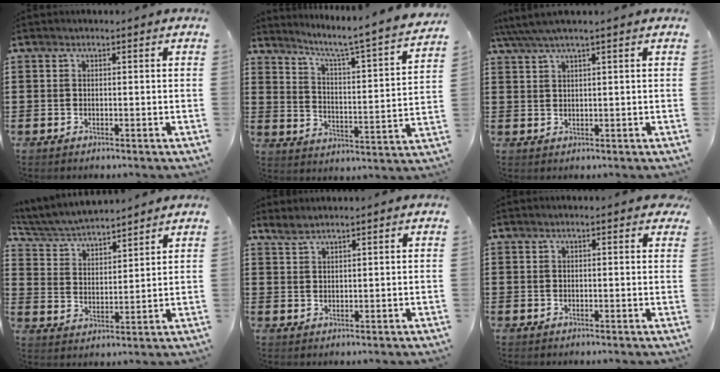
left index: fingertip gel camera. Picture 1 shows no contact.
{"total": 4.7, "force": [3.9, -1.0, 2.5], "torque": [-0.069, -0.045, 0.049]}
{"total": 2.6, "force": [1.5, -0.1, 2.1], "torque": [-0.043, 0.002, 0.027]}
{"total": 4.8, "force": [4.6, 0.4, 1.2], "torque": [-0.045, -0.029, 0.077]}
{"total": 1.8, "force": [1.7, 0.1, 0.6], "torque": [-0.016, 0.001, 0.034]}
{"total": 1.2, "force": [0.8, 0.0, 0.9], "torque": [-0.018, 0.001, 0.014]}